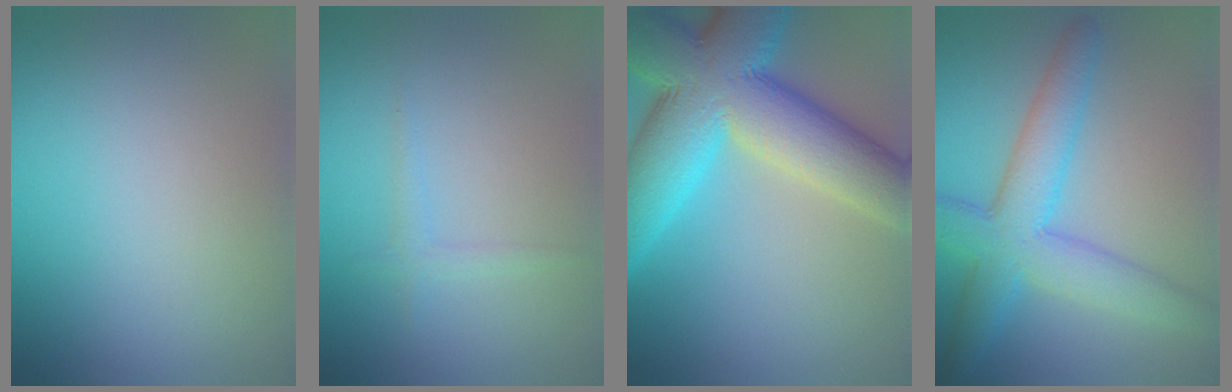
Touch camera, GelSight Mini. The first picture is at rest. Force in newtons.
{"total": 1.0, "press": 1.0, "slide": 0.1}
{"total": 14.1, "press": 14.1, "slide": 0.4}
{"total": 6.5, "press": 6.5, "slide": 0.1}